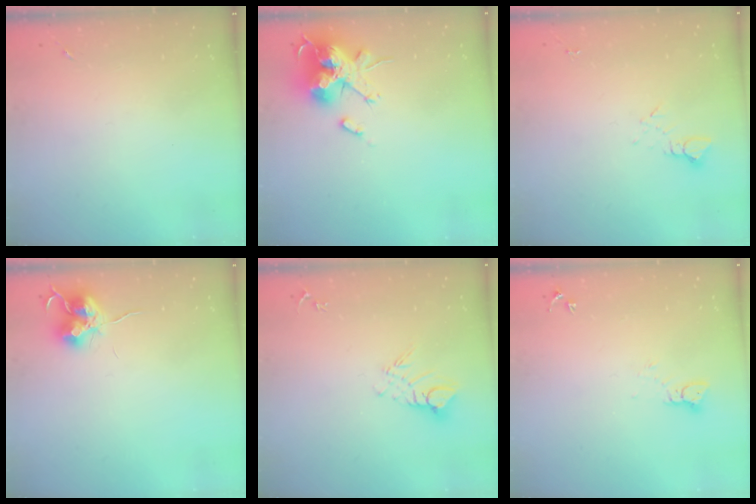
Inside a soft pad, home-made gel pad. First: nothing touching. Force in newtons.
{"total": 18.9, "press": 18.9, "slide": 0.2}
{"total": 2.7, "press": 2.7, "slide": 0.2}
{"total": 10.9, "press": 10.8, "slide": 0.8}
{"total": 7.9, "press": 7.8, "slide": 0.8}
{"total": 3.3, "press": 3.3, "slide": 0.3}